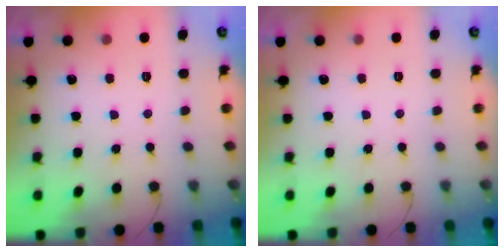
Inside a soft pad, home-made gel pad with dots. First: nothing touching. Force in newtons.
{"total": 0.0}